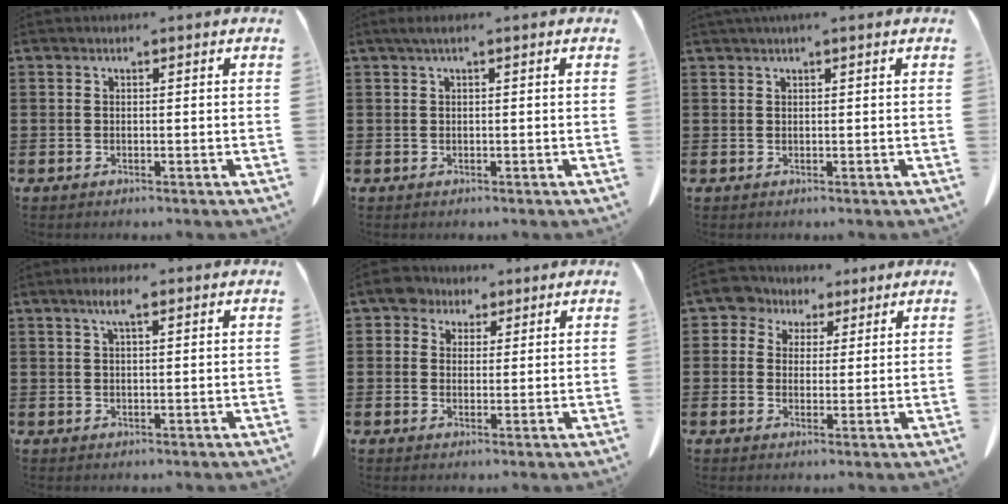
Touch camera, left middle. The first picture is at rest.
{"total": 1.2, "force": [0.1, 0.1, 1.2], "torque": [-0.019, -0.001, 0.003]}
{"total": 1.0, "force": [0.7, 0.0, 0.6], "torque": [-0.013, 0.000, 0.013]}
{"total": 3.4, "force": [1.8, 0.7, 2.8], "torque": [-0.058, 0.008, 0.029]}
{"total": 4.2, "force": [2.9, 2.8, 1.2], "torque": [-0.032, 0.010, 0.052]}
{"total": 4.8, "force": [3.1, 3.6, 0.6], "torque": [-0.030, 0.002, 0.053]}